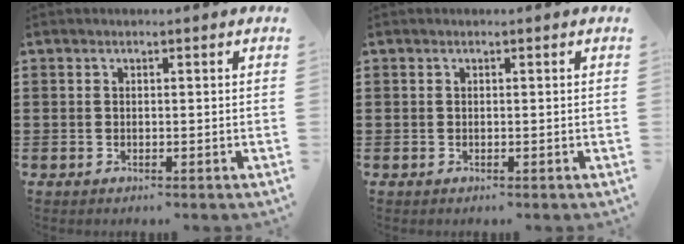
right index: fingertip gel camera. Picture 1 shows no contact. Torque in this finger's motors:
{"motor_torque": [-0.13, 0.13, 0.00, 0.00]}